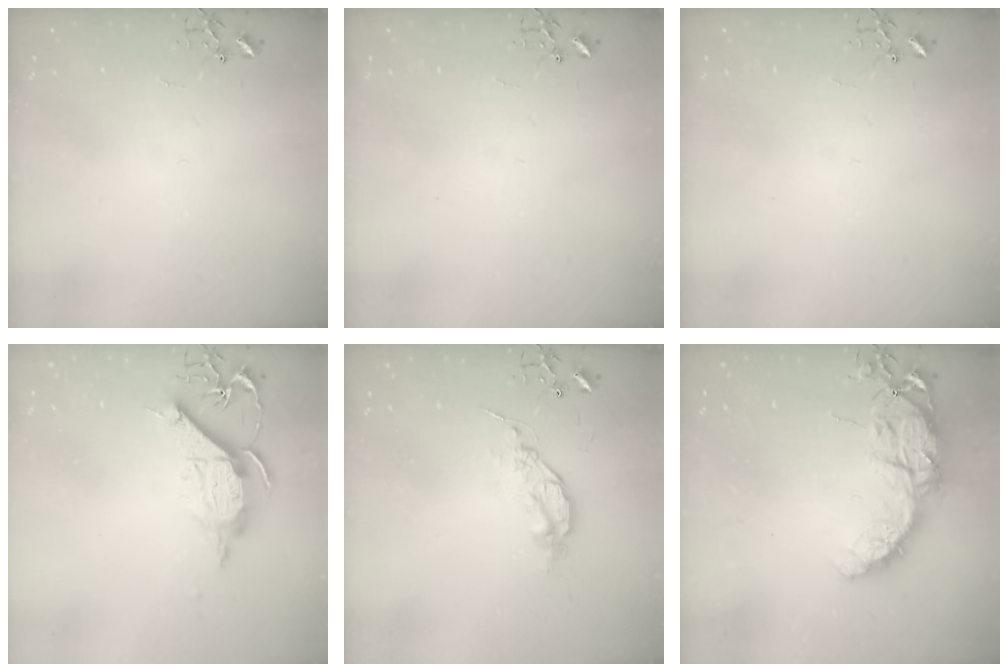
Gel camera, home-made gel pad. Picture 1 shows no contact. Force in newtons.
{"total": 0.0}
{"total": 0.0}
{"total": 12.0, "press": 11.9, "slide": 1.2}
{"total": 6.6, "press": 6.5, "slide": 1.0}
{"total": 14.9, "press": 14.8, "slide": 1.3}